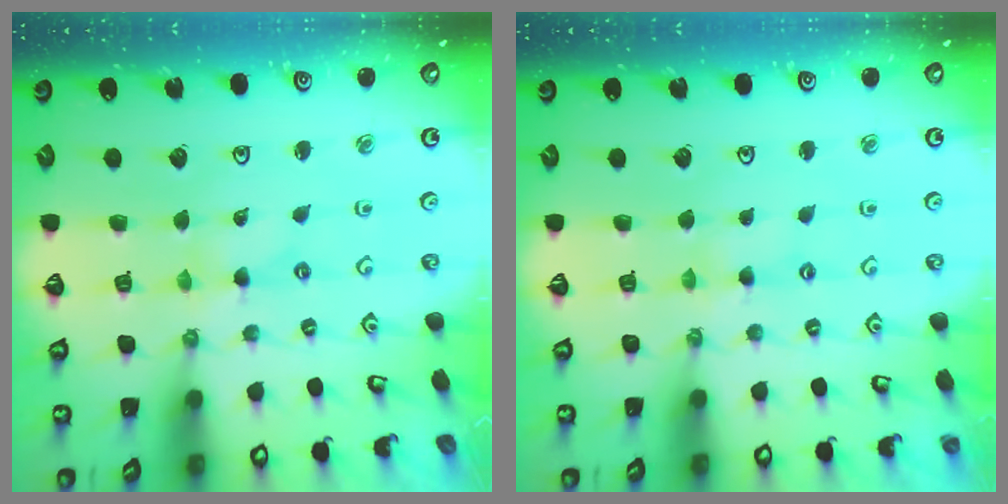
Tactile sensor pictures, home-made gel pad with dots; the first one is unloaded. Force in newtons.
{"total": 2.0, "press": 2.0, "slide": 0.4}